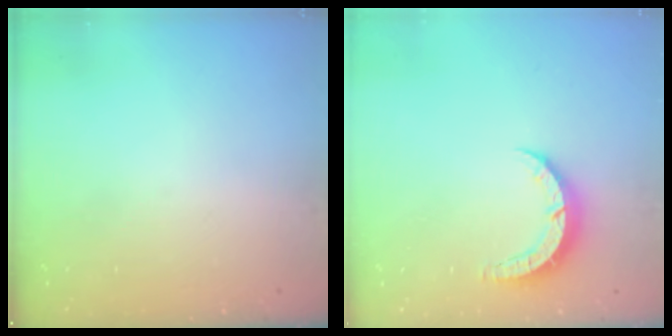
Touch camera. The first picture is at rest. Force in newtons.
{"total": 6.0, "press": 6.0, "slide": 0.4}